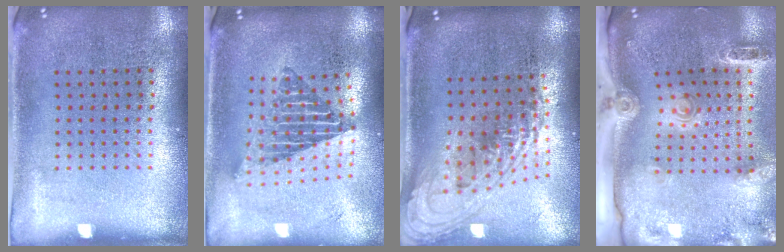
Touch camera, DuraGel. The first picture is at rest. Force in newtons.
{"total": 1.9, "press": 1.5, "slide": 1.3}
{"total": 2.2, "press": 1.6, "slide": 1.4}
{"total": 2.8, "press": 2.1, "slide": 1.9}